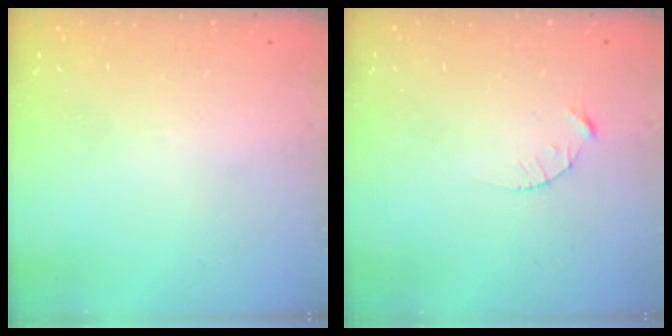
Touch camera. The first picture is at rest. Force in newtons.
{"total": 2.1, "press": 2.1, "slide": 0.3}